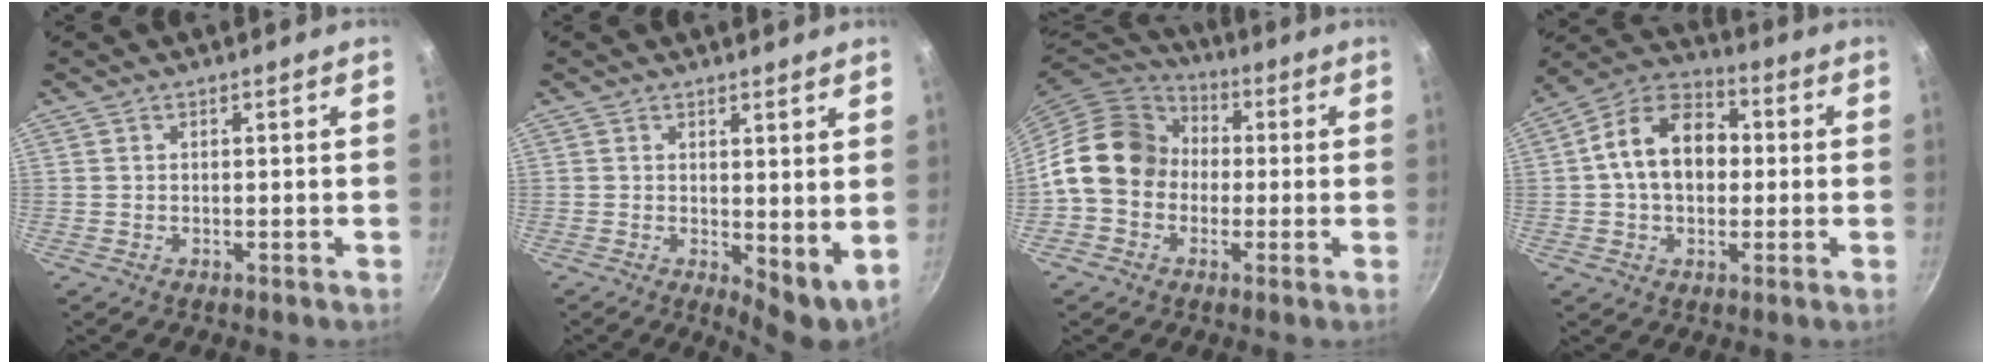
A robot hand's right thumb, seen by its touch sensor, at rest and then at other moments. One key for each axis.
{"total": 6.0, "fx": 1.3, "fy": 2.8, "fz": 5.1, "tx": -0.062, "ty": -0.011, "tz": 0.023}
{"total": 14.4, "fx": -0.3, "fy": 12.1, "fz": 7.8, "tx": -0.095, "ty": 0.036, "tz": -0.024}
{"total": 14.1, "fx": 0.8, "fy": 10.1, "fz": 9.8, "tx": -0.128, "ty": 0.031, "tz": -0.006}